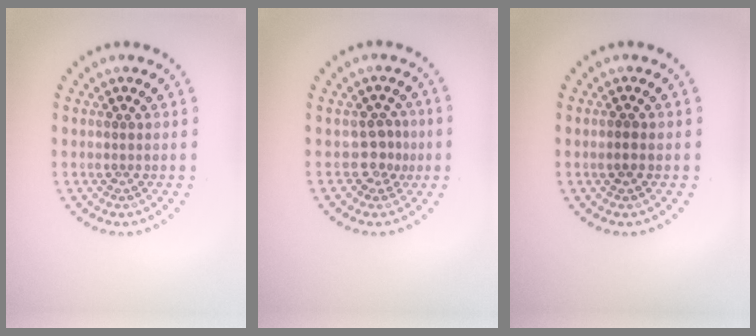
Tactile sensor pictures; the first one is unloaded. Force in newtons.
{"total": 1.9, "press": 1.4, "slide": 1.3}
{"total": 1.0, "press": 1.0, "slide": 0.1}